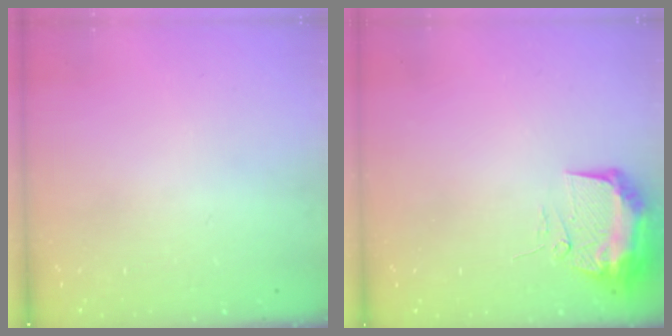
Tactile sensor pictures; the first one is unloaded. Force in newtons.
{"total": 9.8, "press": 9.7, "slide": 1.2}